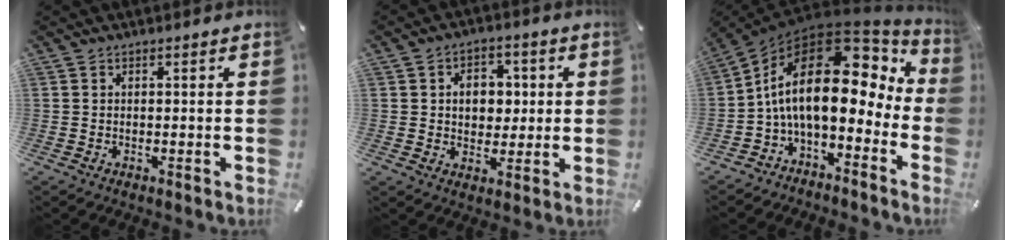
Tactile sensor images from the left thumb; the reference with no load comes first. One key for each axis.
{"total": 7.7, "fx": 0.7, "fy": 6.2, "fz": 4.4, "tx": -0.057, "ty": 0.002, "tz": 0.006}
{"total": 18.6, "fx": 2.1, "fy": 9.5, "fz": 15.8, "tx": -0.304, "ty": -0.024, "tz": 0.032}